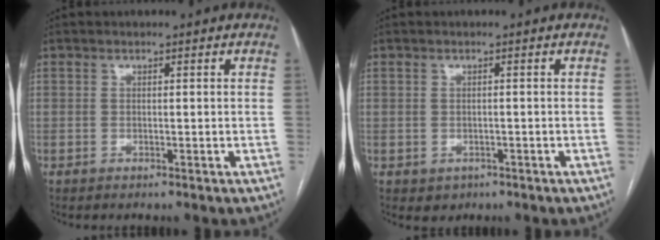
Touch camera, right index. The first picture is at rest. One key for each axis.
{"total": 1.8, "fx": -0.7, "fy": 1.5, "fz": 0.5, "tx": -0.004, "ty": 0.002, "tz": -0.001}